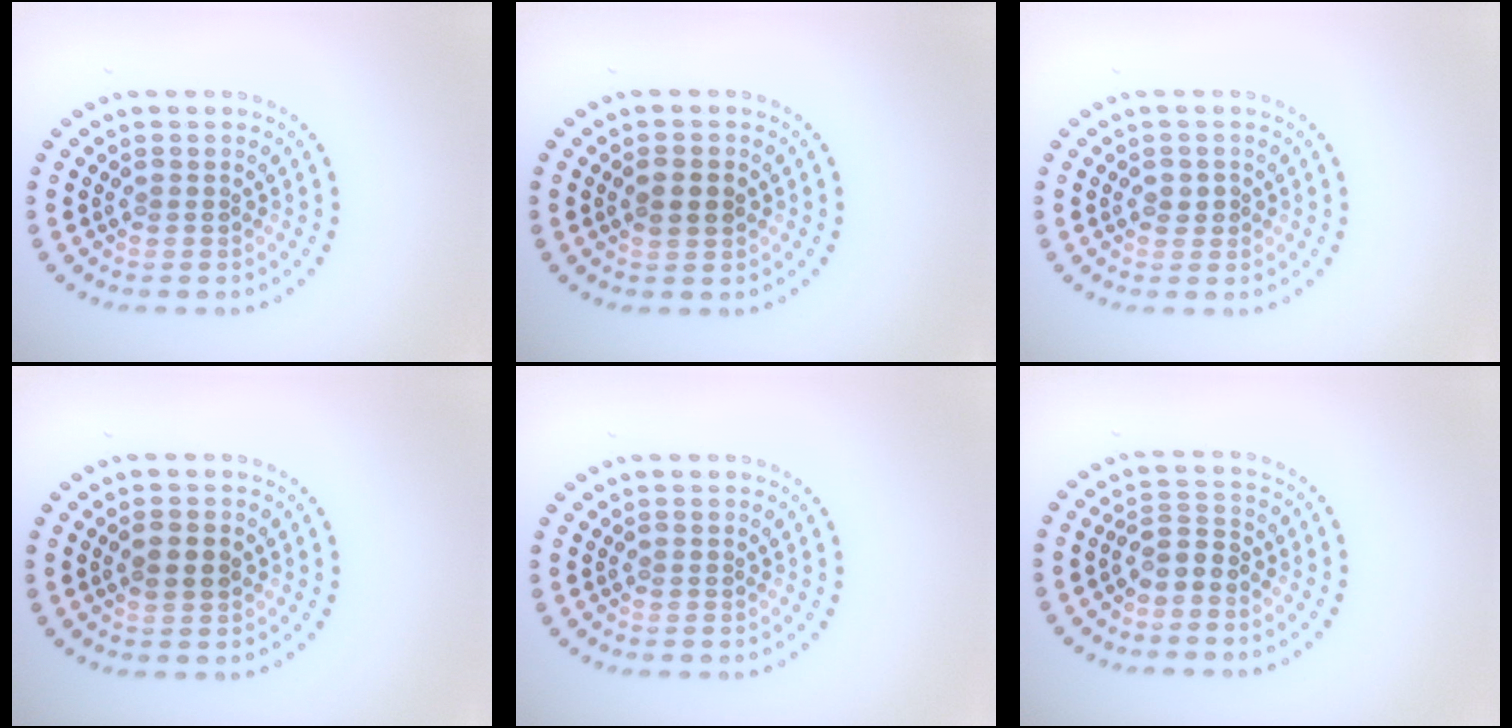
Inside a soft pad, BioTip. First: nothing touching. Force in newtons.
{"total": 1.9, "press": 1.9, "slide": 0.0}
{"total": 1.2, "press": 1.1, "slide": 0.4}
{"total": 1.9, "press": 1.9, "slide": 0.0}
{"total": 0.0}
{"total": 2.1, "press": 1.6, "slide": 1.3}